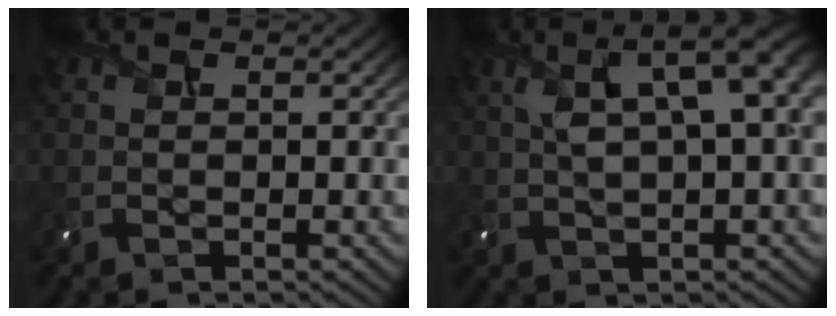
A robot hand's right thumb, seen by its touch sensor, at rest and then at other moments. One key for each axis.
{"total": 8.9, "fx": 2.9, "fy": 2.9, "fz": 7.9, "tx": -0.154, "ty": 0.014, "tz": 0.055}